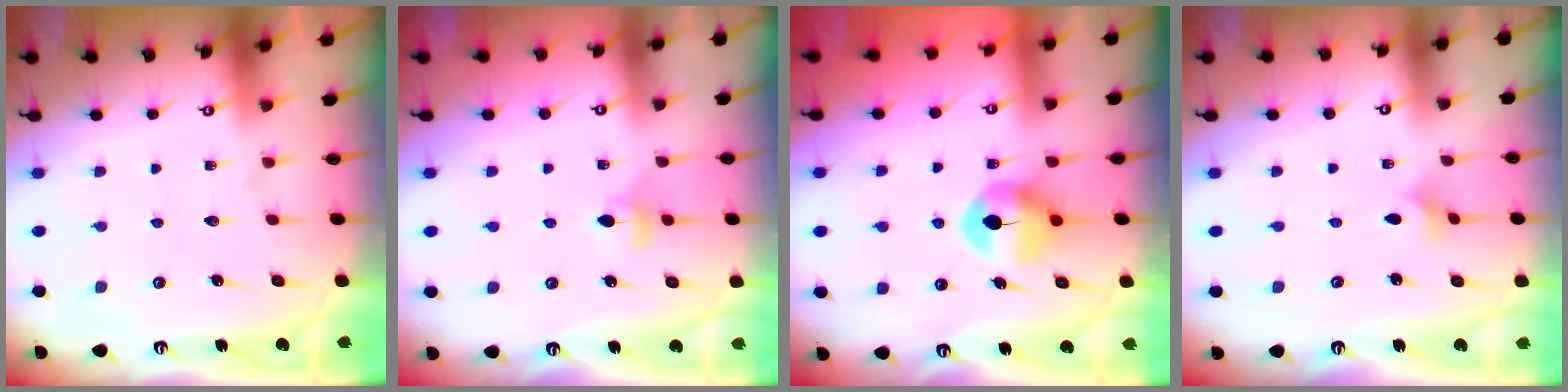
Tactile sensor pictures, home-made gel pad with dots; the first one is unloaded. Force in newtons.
{"total": 3.7, "press": 3.6, "slide": 0.9}
{"total": 8.1, "press": 8.0, "slide": 0.6}
{"total": 1.8, "press": 1.7, "slide": 0.5}